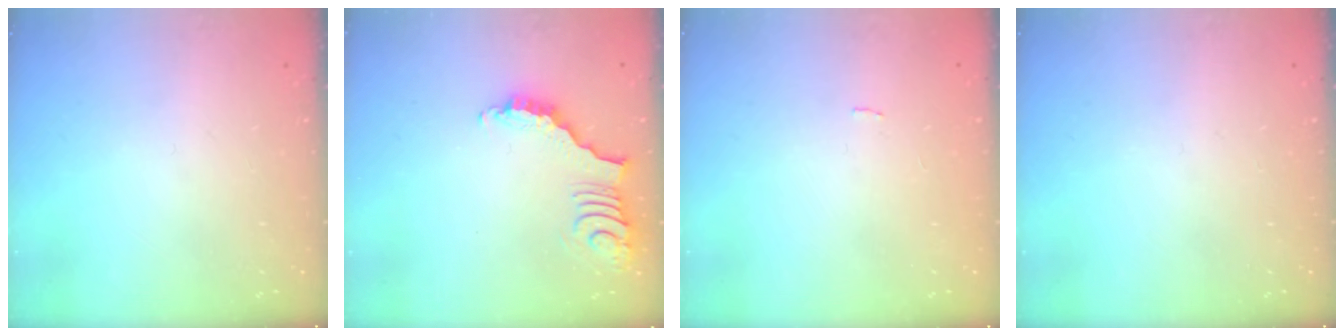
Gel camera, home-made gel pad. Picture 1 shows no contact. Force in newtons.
{"total": 3.8, "press": 3.8, "slide": 0.7}
{"total": 0.6, "press": 0.5, "slide": 0.2}
{"total": 0.0}